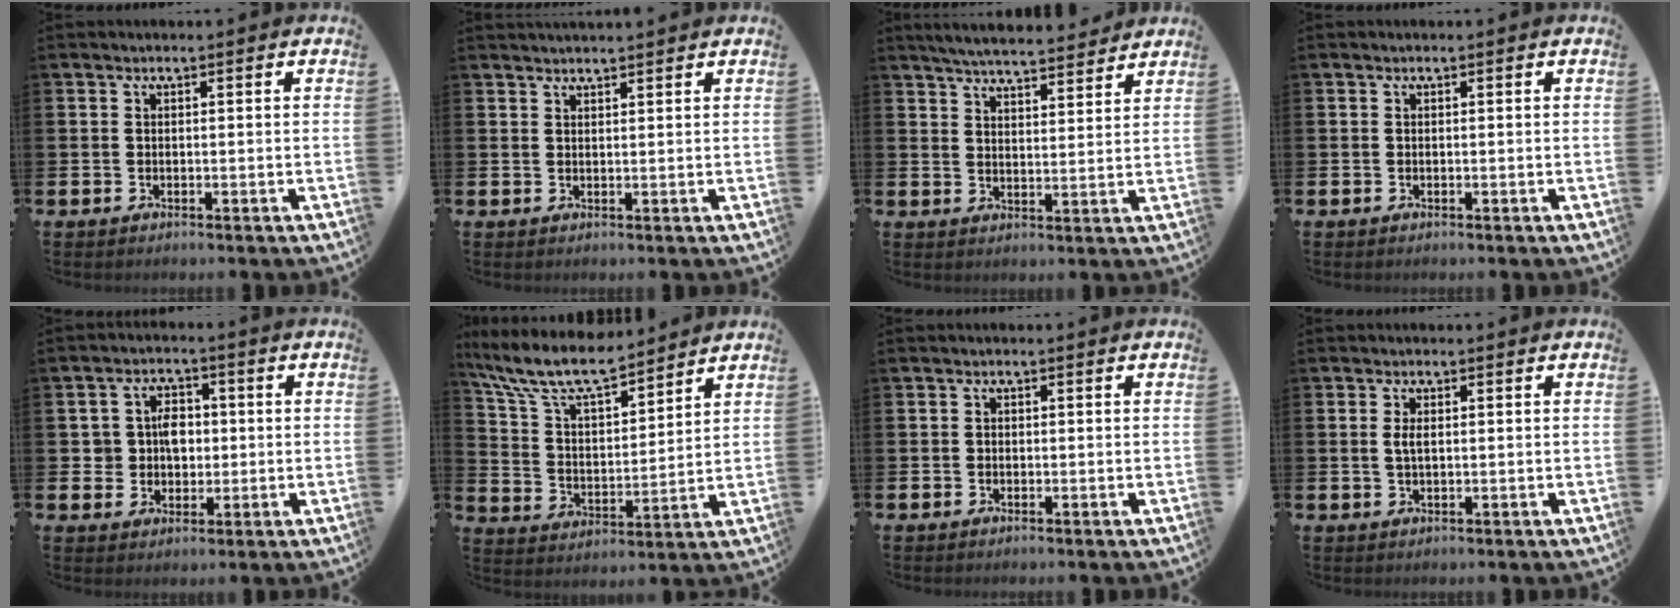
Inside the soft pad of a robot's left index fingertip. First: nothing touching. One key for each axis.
{"total": 1.6, "fx": 1.6, "fy": 0.0, "fz": 0.2, "tx": 0.004, "ty": -0.007, "tz": 0.026}
{"total": 5.5, "fx": 5.4, "fy": 0.3, "fz": 1.0, "tx": -0.035, "ty": -0.028, "tz": 0.095}
{"total": 0.0}
{"total": 4.6, "fx": 0.5, "fy": 3.9, "fz": 2.3, "tx": -0.043, "ty": 0.008, "tz": 0.000}
{"total": 9.8, "fx": 8.7, "fy": 2.2, "fz": 4.0, "tx": -0.117, "ty": -0.043, "tz": 0.154}
{"total": 0.6, "fx": -0.2, "fy": 0.6, "fz": 0.2, "tx": -0.010, "ty": 0.007, "tz": -0.004}
{"total": 1.9, "fx": 0.3, "fy": 0.9, "fz": 1.6, "tx": -0.033, "ty": 0.005, "tz": 0.004}